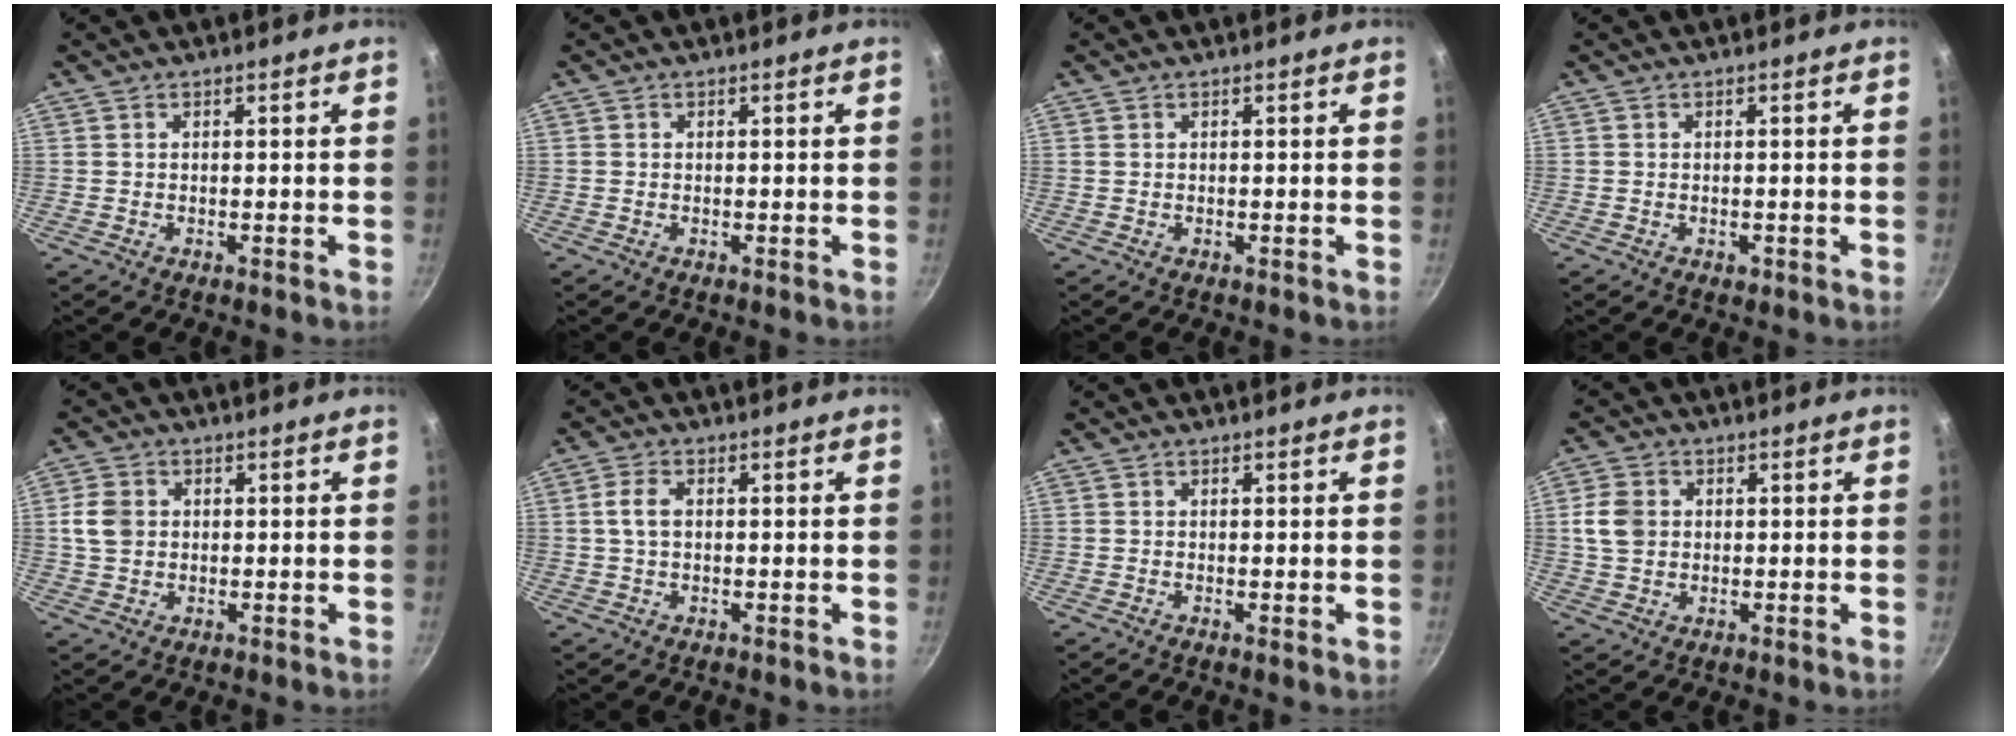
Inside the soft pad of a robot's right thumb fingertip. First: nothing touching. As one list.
[{"total": 0.0}, {"total": 0.0}, {"total": 1.0, "force": [-0.4, 0.7, 0.6], "torque": [-0.009, 0.001, -0.006]}, {"total": 5.3, "force": [0.7, 4.3, 2.9], "torque": [-0.045, 0.003, 0.009]}, {"total": 3.7, "force": [0.4, 2.3, 2.8], "torque": [-0.055, 0.009, 0.005]}, {"total": 0.5, "force": [0.0, 0.2, 0.5], "torque": [-0.008, -0.004, -0.002]}, {"total": 6.0, "force": [0.8, 4.9, 3.3], "torque": [-0.051, 0.002, 0.011]}]